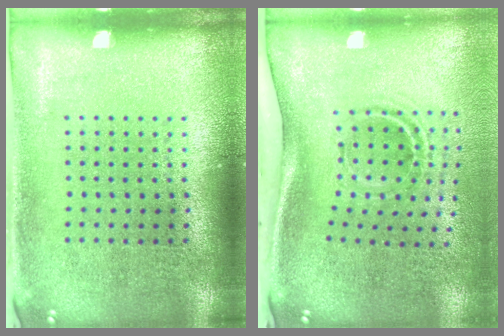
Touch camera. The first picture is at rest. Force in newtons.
{"total": 2.1, "press": 1.2, "slide": 1.8}